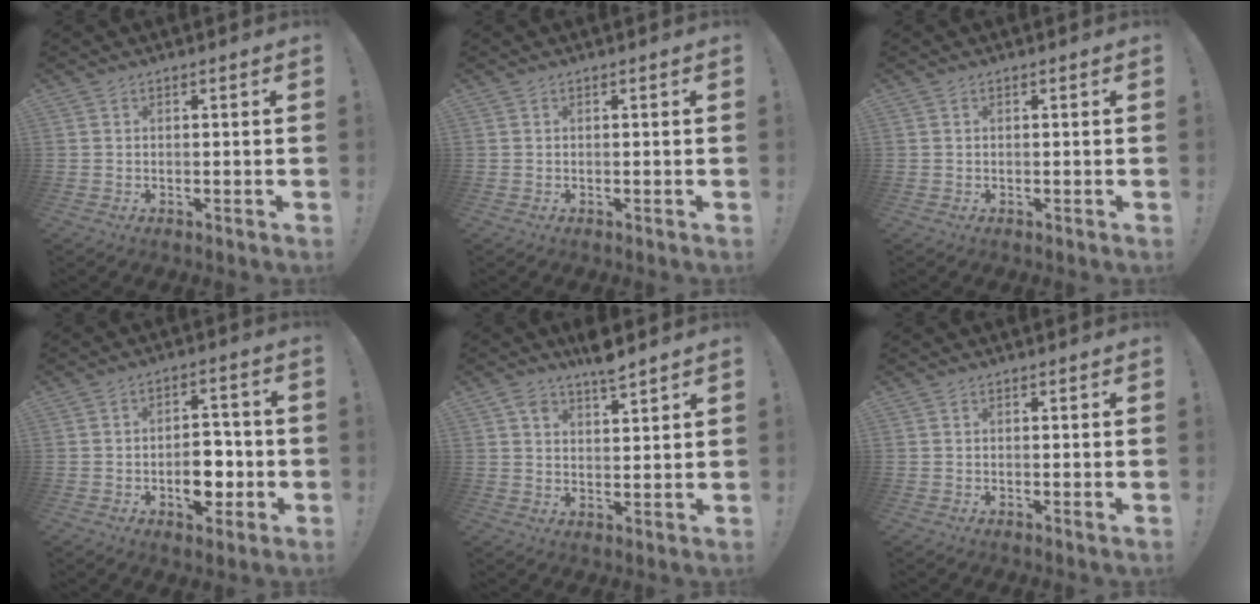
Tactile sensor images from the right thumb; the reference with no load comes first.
{"total": 0.0}
{"total": 0.0}
{"total": 9.9, "force": [-2.8, 6.3, 7.1], "torque": [-0.102, 0.023, -0.040]}
{"total": 5.9, "force": [4.9, 1.9, 2.6], "torque": [-0.043, -0.027, 0.088]}
{"total": 0.8, "force": [0.4, 0.0, 0.8], "torque": [-0.007, -0.003, 0.004]}